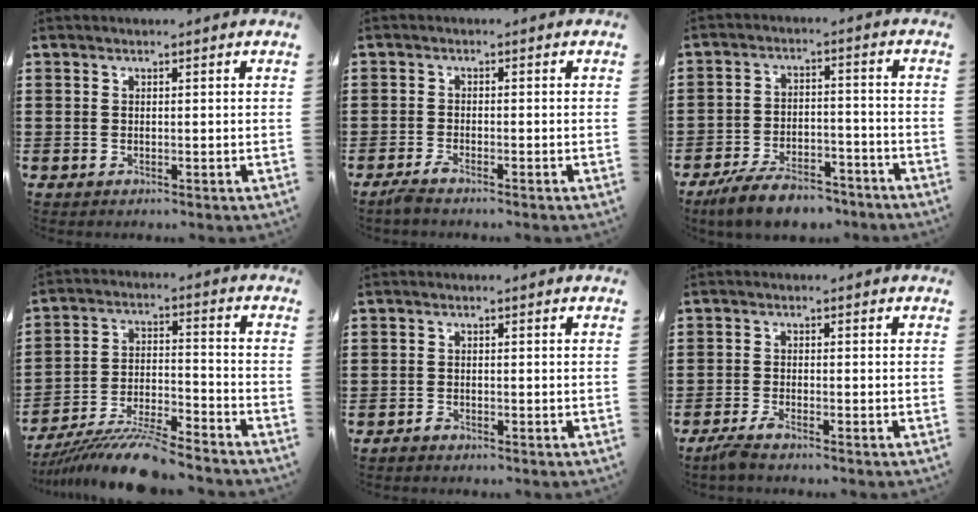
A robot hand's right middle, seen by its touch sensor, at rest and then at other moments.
{"total": 1.7, "force": [-1.4, 0.1, 1.0], "torque": [-0.034, -0.007, -0.030]}
{"total": 7.6, "force": [-6.8, 2.0, 2.7], "torque": [-0.053, 0.017, -0.131]}
{"total": 10.1, "force": [-9.4, 0.5, 3.7], "torque": [-0.065, 0.017, -0.182]}
{"total": 0.9, "force": [-0.8, 0.3, 0.3], "torque": [-0.009, -0.003, -0.016]}
{"total": 2.3, "force": [-1.8, 0.0, 1.3], "torque": [-0.039, -0.005, -0.039]}